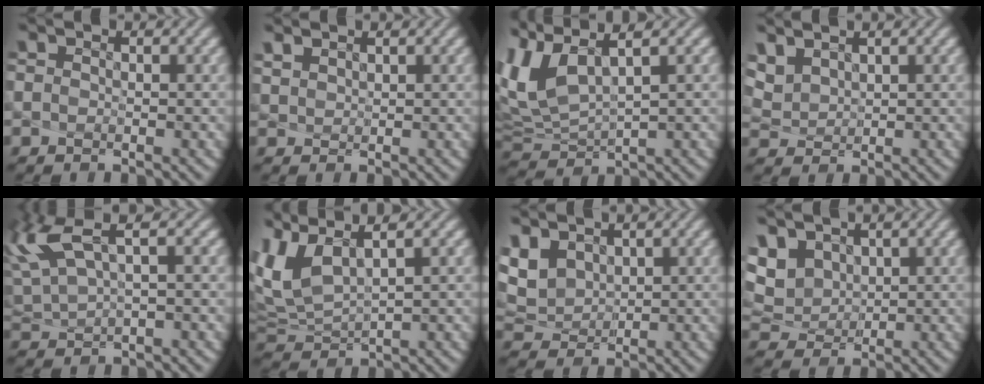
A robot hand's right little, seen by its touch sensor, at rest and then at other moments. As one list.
[{"total": 1.5, "force": [1.4, 0.5, 0.5], "torque": [-0.024, 0.004, 0.039]}, {"total": 5.4, "force": [2.4, 1.7, 4.5], "torque": [-0.120, 0.009, 0.063]}, {"total": 4.3, "force": [2.7, 2.7, 2.0], "torque": [-0.084, 0.010, 0.068]}, {"total": 4.5, "force": [1.9, 1.0, 4.0], "torque": [-0.110, 0.014, 0.053]}, {"total": 4.2, "force": [1.9, 1.2, 3.5], "torque": [-0.096, 0.006, 0.053]}, {"total": 5.1, "force": [2.4, 3.6, 2.8], "torque": [-0.100, 0.007, 0.063]}, {"total": 6.5, "force": [3.2, 4.6, 3.2], "torque": [-0.094, 0.011, 0.061]}]